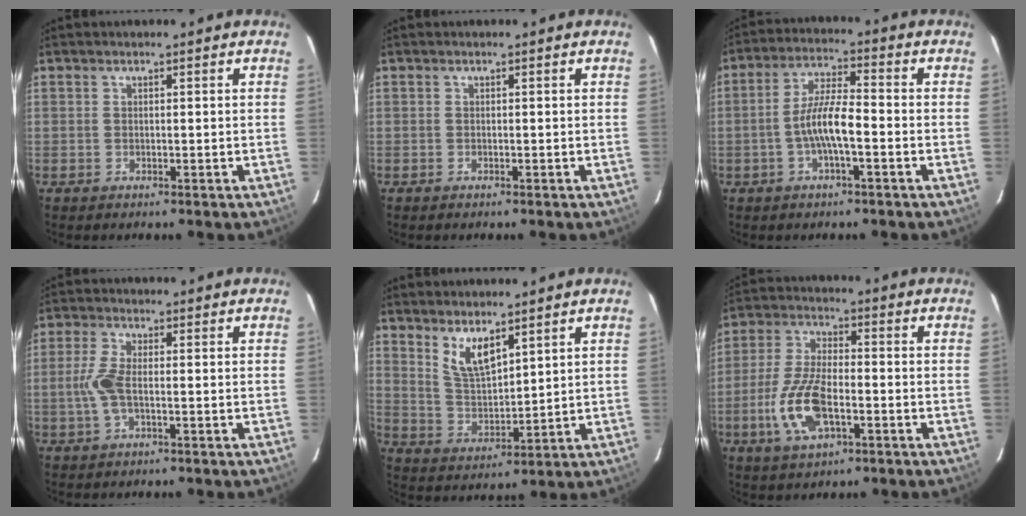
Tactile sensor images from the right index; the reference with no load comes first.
{"total": 0.0}
{"total": 7.5, "force": [-2.4, 1.4, 7.0], "torque": [-0.141, 0.009, -0.044]}
{"total": 5.2, "force": [-1.0, 1.4, 4.9], "torque": [-0.110, 0.002, -0.019]}
{"total": 7.1, "force": [4.8, 2.4, 4.7], "torque": [-0.086, -0.008, 0.102]}
{"total": 11.7, "force": [-4.0, 4.8, 9.9], "torque": [-0.213, -0.003, -0.074]}